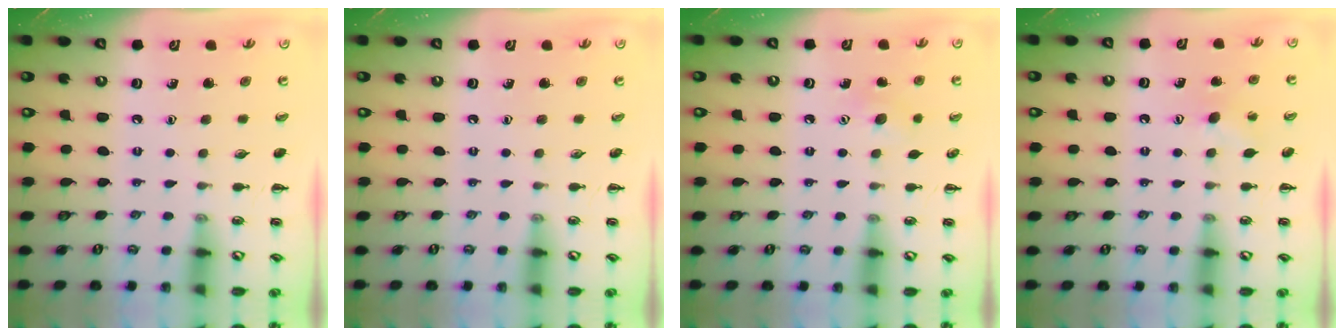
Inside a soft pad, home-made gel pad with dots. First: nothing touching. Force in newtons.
{"total": 0.0}
{"total": 5.3, "press": 5.1, "slide": 1.3}
{"total": 5.0, "press": 4.8, "slide": 1.4}